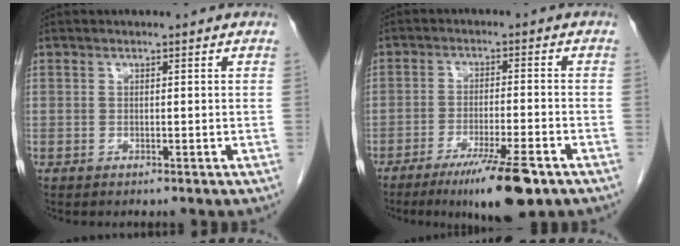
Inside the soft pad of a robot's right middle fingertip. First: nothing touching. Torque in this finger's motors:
{"motor_torque": [1.09, -1.05, 0.13, 0.07]}